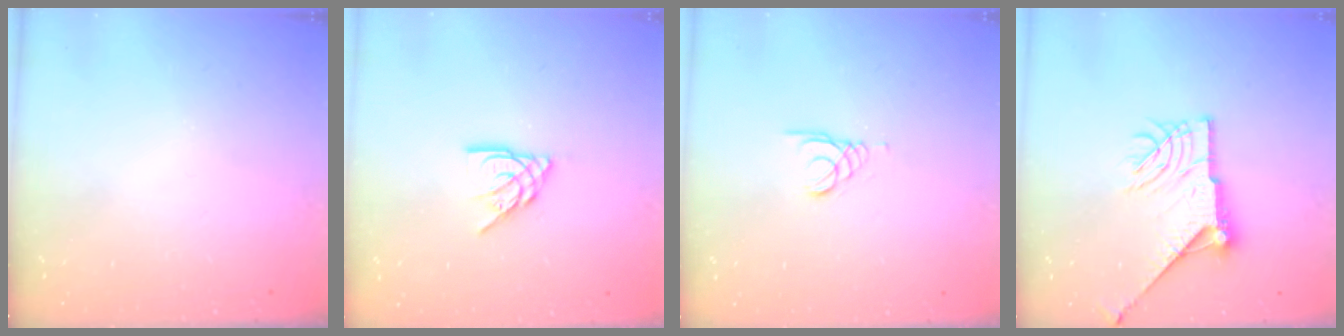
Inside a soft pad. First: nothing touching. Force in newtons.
{"total": 9.3, "press": 9.2, "slide": 0.9}
{"total": 1.1, "press": 1.0, "slide": 0.1}
{"total": 15.8, "press": 15.7, "slide": 0.7}